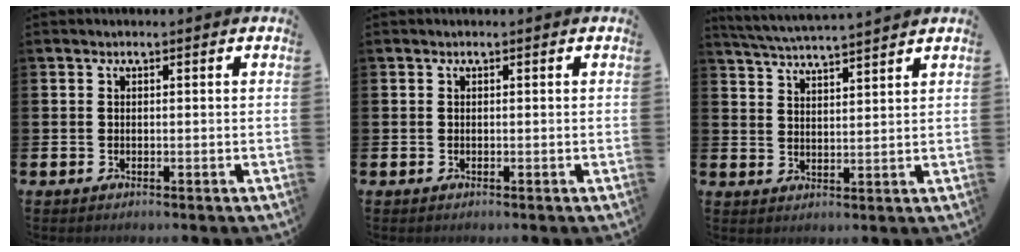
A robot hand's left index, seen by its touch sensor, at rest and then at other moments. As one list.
[{"total": 0.0}, {"total": 4.7, "force": [4.7, -0.4, 0.6], "torque": [-0.033, -0.026, 0.084]}]